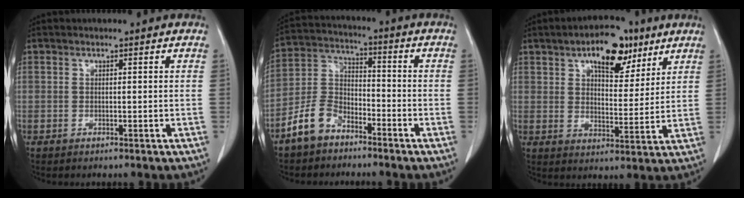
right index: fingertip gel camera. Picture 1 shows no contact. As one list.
[{"total": 8.1, "force": [-5.7, 4.6, 3.4], "torque": [-0.083, 0.011, -0.120]}, {"total": 11.0, "force": [6.4, 4.8, 7.7], "torque": [-0.114, 0.012, 0.098]}]